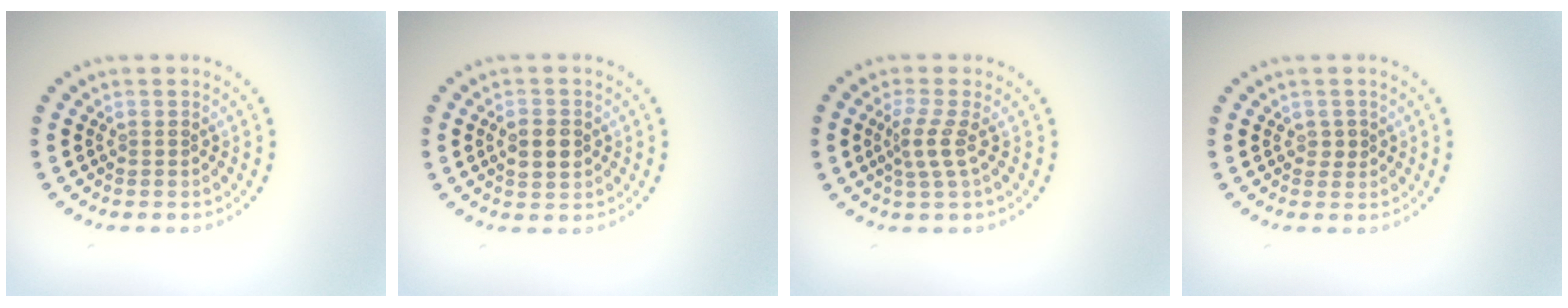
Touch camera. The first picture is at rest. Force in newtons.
{"total": 2.6, "press": 2.6, "slide": 0.1}
{"total": 2.3, "press": 1.6, "slide": 1.6}
{"total": 0.8, "press": 0.8, "slide": 0.2}